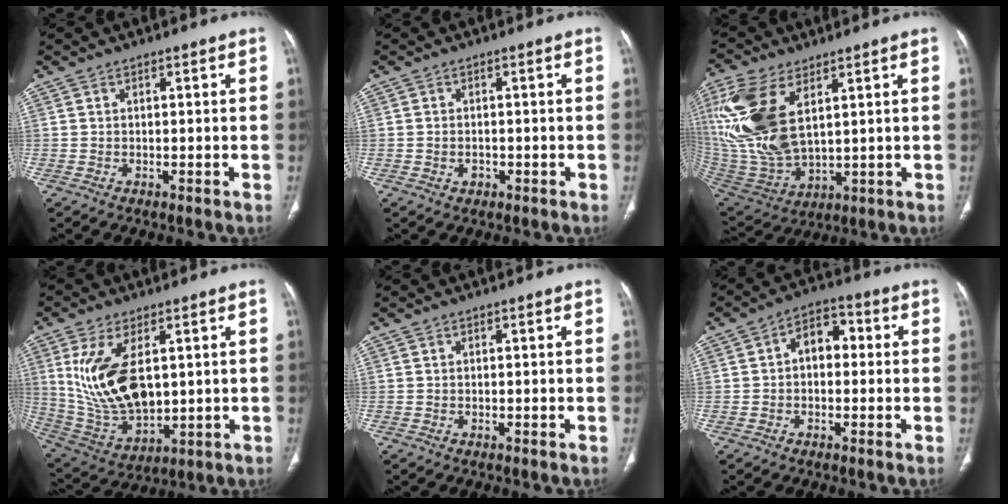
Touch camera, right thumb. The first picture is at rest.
{"total": 1.6, "force": [-0.5, 1.3, 0.7], "torque": [-0.008, 0.006, -0.004]}
{"total": 20.3, "force": [6.5, 10.5, 16.1], "torque": [-0.359, -0.028, 0.136]}
{"total": 16.3, "force": [3.6, 8.5, 13.4], "torque": [-0.256, -0.019, 0.089]}
{"total": 0.0}
{"total": 6.5, "force": [0.4, 4.5, 4.8], "torque": [-0.048, 0.026, -0.006]}